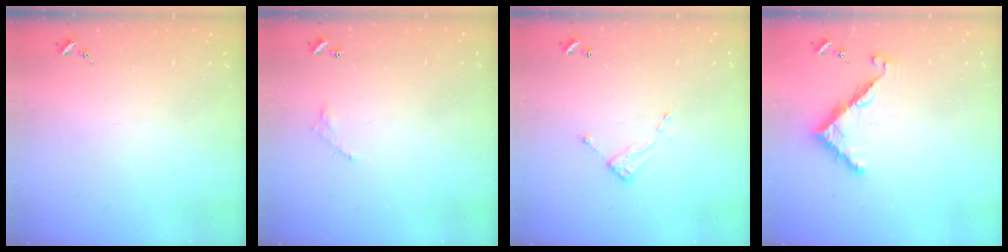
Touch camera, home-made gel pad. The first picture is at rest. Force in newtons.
{"total": 4.3, "press": 4.3, "slide": 0.2}
{"total": 5.0, "press": 4.9, "slide": 0.2}
{"total": 7.7, "press": 7.7, "slide": 0.2}